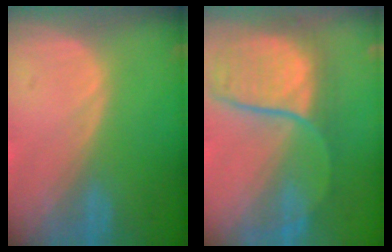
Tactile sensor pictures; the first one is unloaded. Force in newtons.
{"total": 9.8, "press": 9.1, "slide": 3.4}